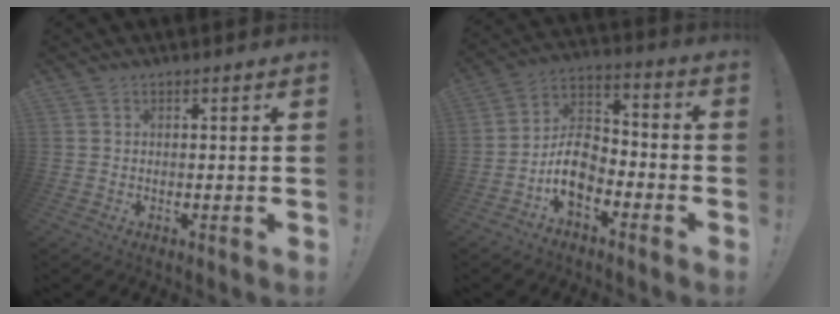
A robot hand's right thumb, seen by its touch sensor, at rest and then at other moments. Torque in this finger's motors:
{"motor_torque": [1.66, 0.52, 0.88, -1.04, 0.06]}